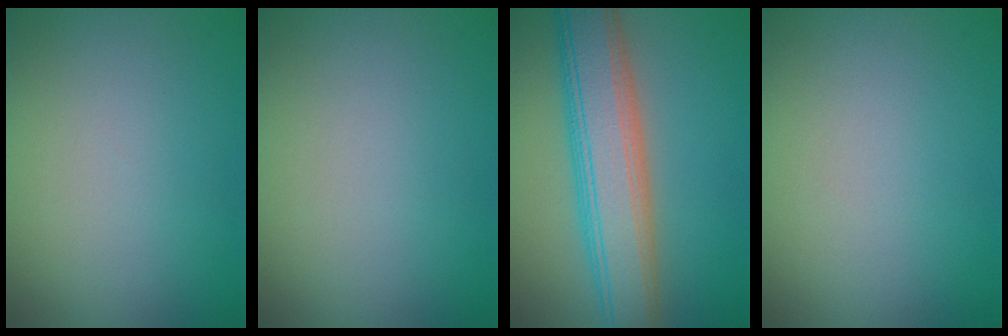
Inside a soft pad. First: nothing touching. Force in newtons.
{"total": 0.0}
{"total": 7.8, "press": 7.8, "slide": 0.5}
{"total": 0.0}